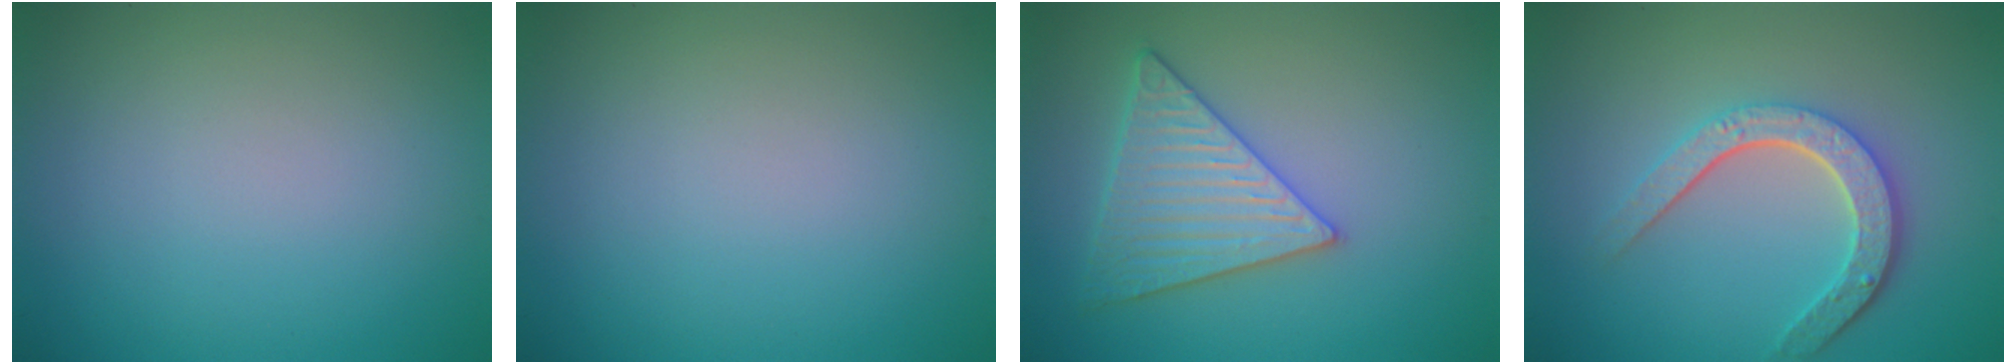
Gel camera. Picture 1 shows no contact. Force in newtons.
{"total": 0.0}
{"total": 4.6, "press": 4.2, "slide": 1.9}
{"total": 4.5, "press": 3.5, "slide": 2.9}